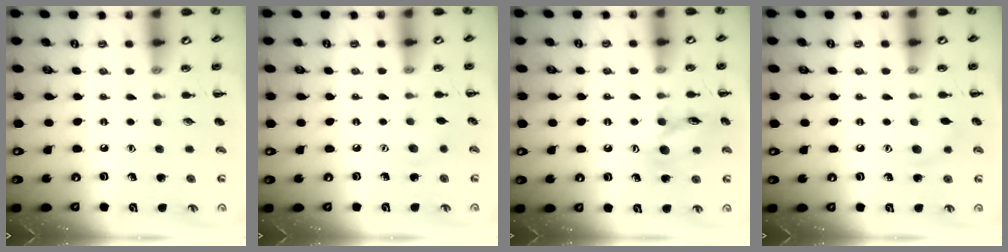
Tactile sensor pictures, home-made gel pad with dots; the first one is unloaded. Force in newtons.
{"total": 2.8, "press": 2.8, "slide": 0.7}
{"total": 12.3, "press": 12.2, "slide": 0.8}
{"total": 6.8, "press": 6.7, "slide": 1.2}